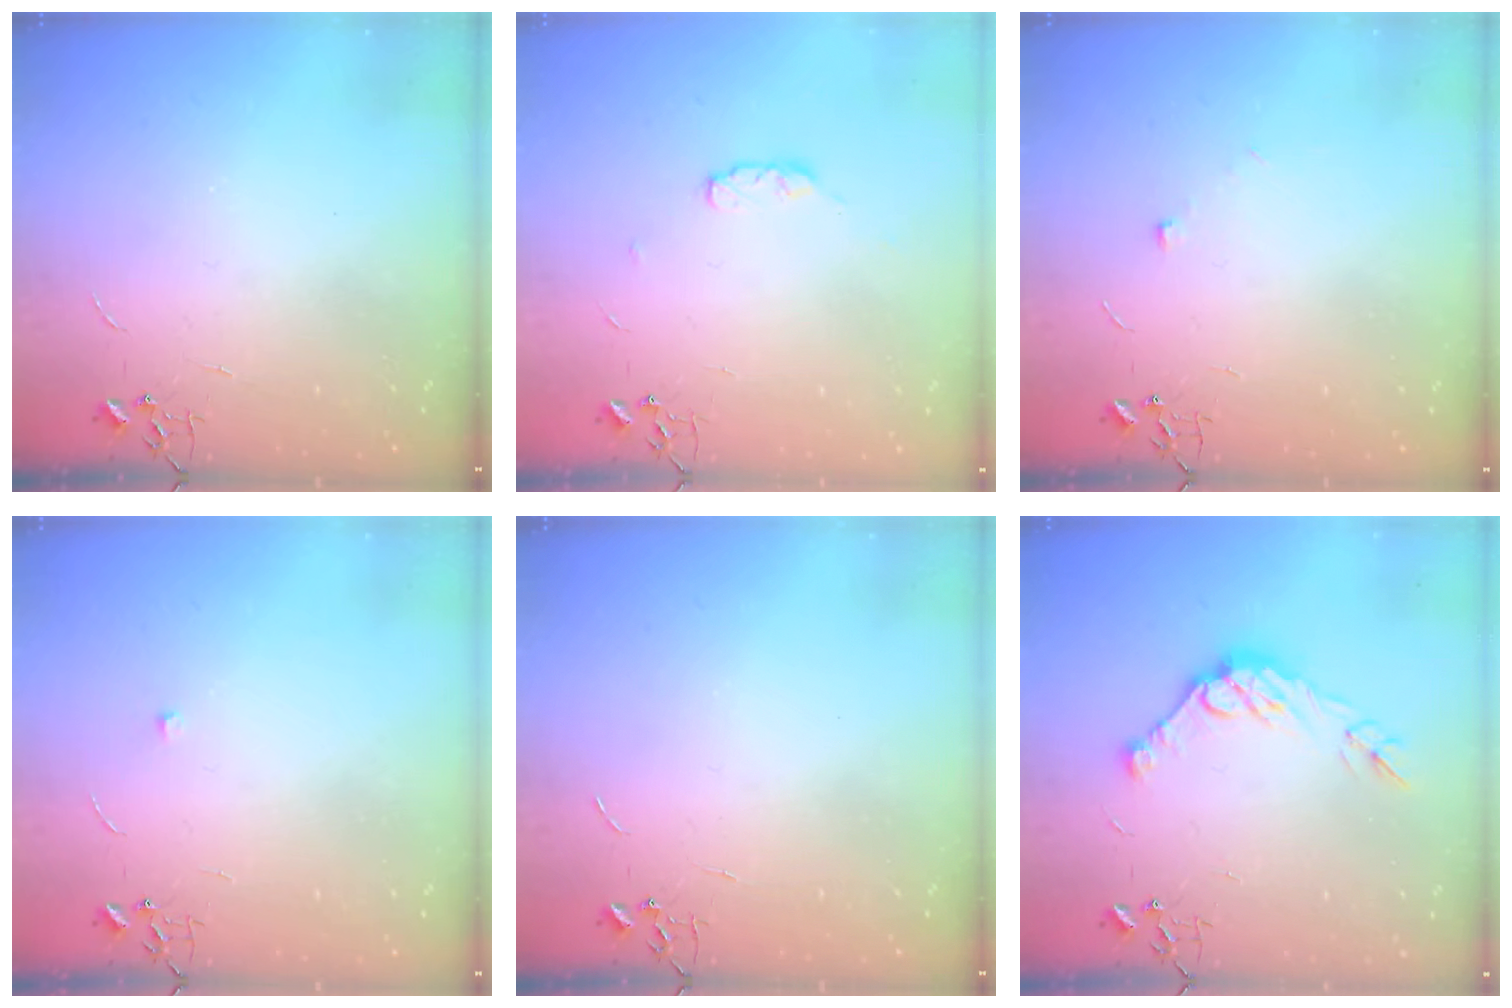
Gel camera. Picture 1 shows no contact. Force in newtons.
{"total": 5.7, "press": 5.6, "slide": 0.9}
{"total": 4.1, "press": 3.9, "slide": 1.1}
{"total": 4.8, "press": 4.7, "slide": 1.1}
{"total": 0.0}
{"total": 12.0, "press": 12.0, "slide": 1.0}